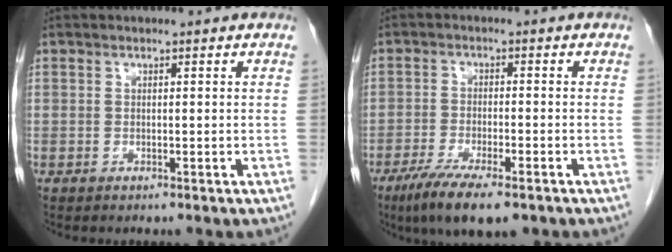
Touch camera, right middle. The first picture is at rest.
{"total": 9.4, "force": [-6.3, 1.9, 6.8], "torque": [-0.113, -0.019, -0.097]}